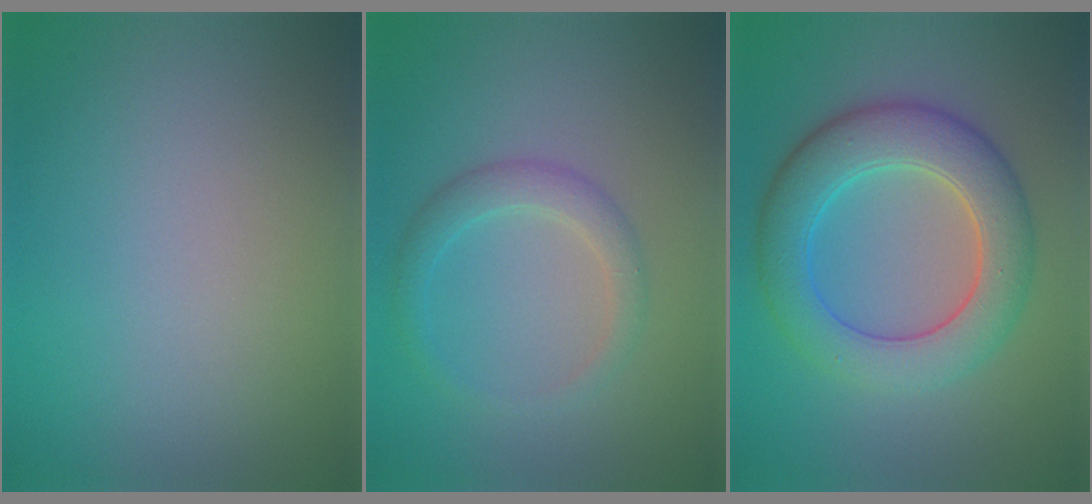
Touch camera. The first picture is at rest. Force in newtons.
{"total": 2.3, "press": 2.3, "slide": 0.0}
{"total": 7.2, "press": 7.2, "slide": 0.5}